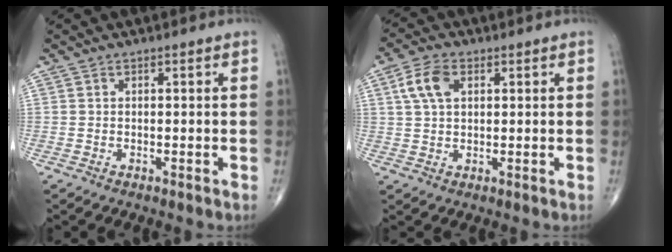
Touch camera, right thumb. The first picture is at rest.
{"total": 6.2, "force": [2.0, 3.7, 4.6], "torque": [-0.091, 0.007, 0.038]}